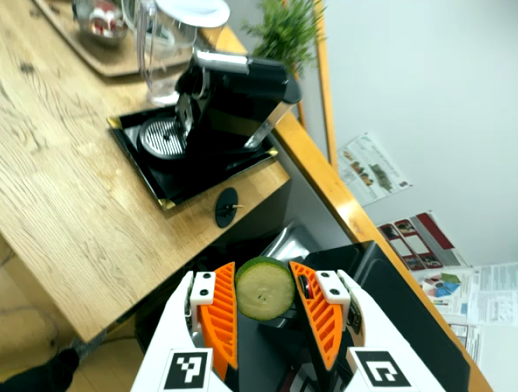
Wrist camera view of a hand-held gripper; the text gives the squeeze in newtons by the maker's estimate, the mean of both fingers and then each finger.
{"total": 9.1, "left": 9.3, "right": 8.9}